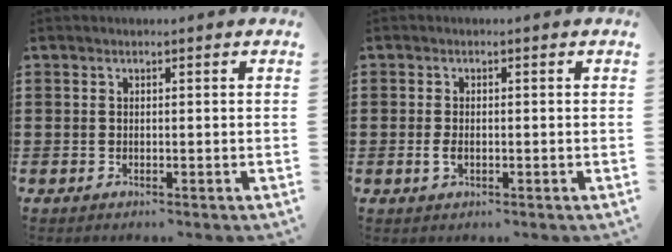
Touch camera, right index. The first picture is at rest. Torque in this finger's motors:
{"motor_torque": [2.14, 0.00, 0.16, 0.04]}